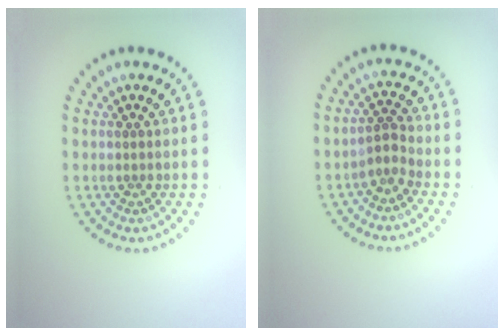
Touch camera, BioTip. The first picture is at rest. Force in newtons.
{"total": 1.8, "press": 1.1, "slide": 1.4}